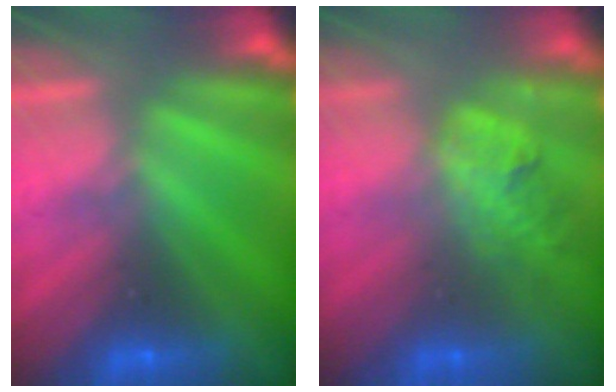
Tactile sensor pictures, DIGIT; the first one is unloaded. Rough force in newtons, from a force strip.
{"total": 1.8}